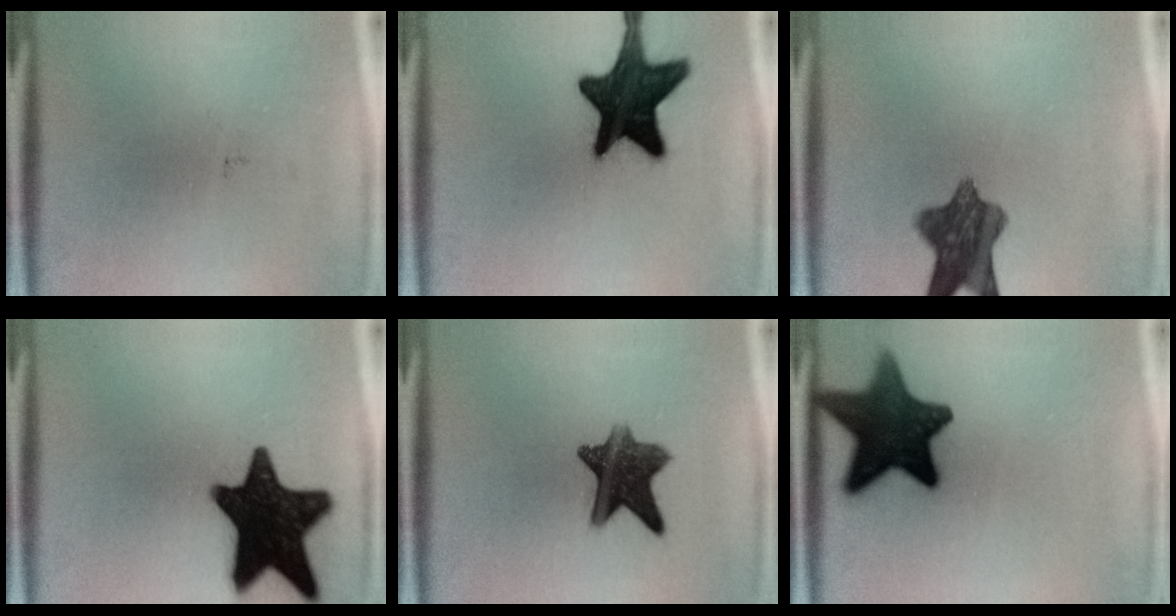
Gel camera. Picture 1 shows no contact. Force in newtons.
{"total": 17.4}
{"total": 9.1}
{"total": 19.5}
{"total": 10.2}
{"total": 14.8}